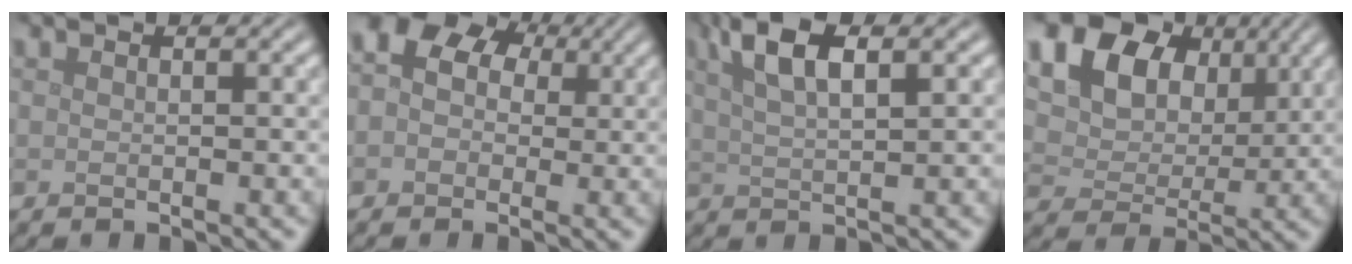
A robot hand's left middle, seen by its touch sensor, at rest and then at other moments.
{"total": 7.7, "force": [2.1, 6.3, 3.8], "torque": [-0.052, 0.036, -0.014]}
{"total": 5.5, "force": [2.9, 1.7, 4.4], "torque": [-0.081, 0.012, 0.051]}
{"total": 17.3, "force": [8.3, 12.5, 8.5], "torque": [-0.198, 0.036, 0.157]}